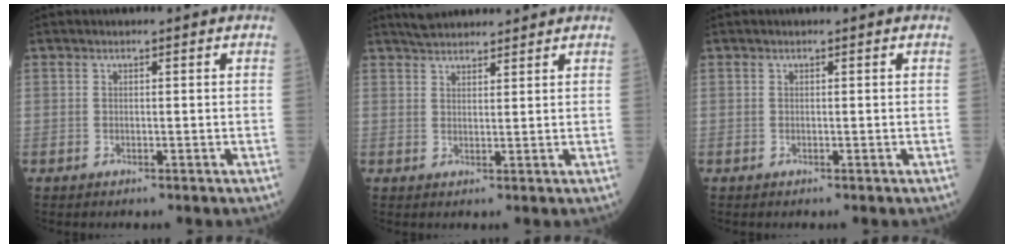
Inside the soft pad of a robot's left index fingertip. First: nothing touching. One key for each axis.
{"total": 5.8, "fx": 5.4, "fy": 1.2, "fz": 1.8, "tx": -0.027, "ty": 0.030, "tz": 0.090}
{"total": 0.0}